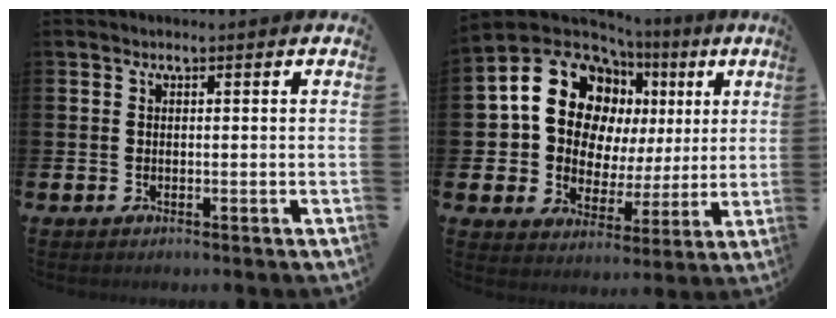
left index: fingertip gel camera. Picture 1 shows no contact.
{"total": 12.5, "force": [3.8, 10.4, 5.7], "torque": [-0.151, -0.017, 0.073]}